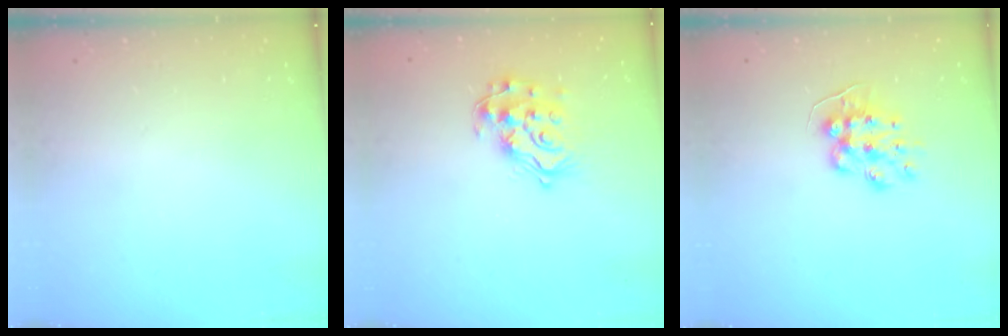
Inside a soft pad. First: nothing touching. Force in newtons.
{"total": 14.9, "press": 14.9, "slide": 1.1}
{"total": 9.6, "press": 9.5, "slide": 0.9}